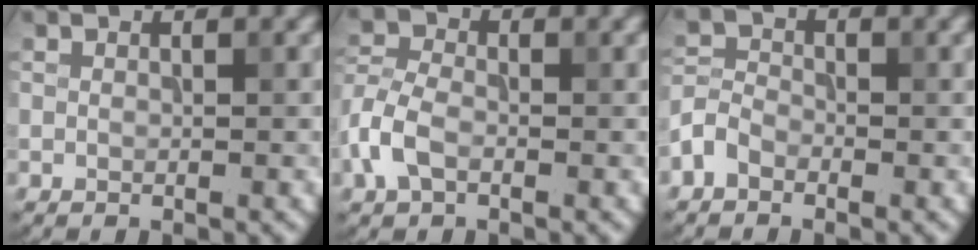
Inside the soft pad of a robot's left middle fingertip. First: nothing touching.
{"total": 3.5, "force": [-1.5, 2.2, 2.3], "torque": [-0.058, 0.006, -0.042]}
{"total": 2.4, "force": [-1.5, 1.6, 1.0], "torque": [-0.020, 0.007, -0.041]}